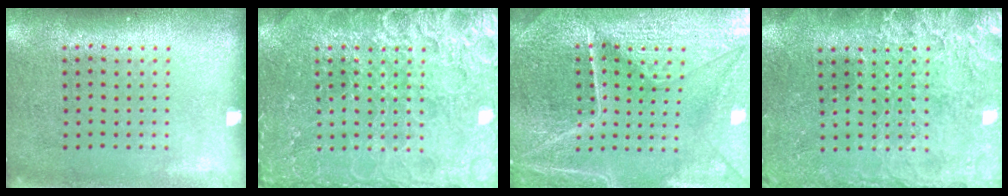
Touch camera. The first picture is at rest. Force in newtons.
{"total": 6.9, "press": 6.8, "slide": 0.9}
{"total": 5.6, "press": 5.2, "slide": 2.2}
{"total": 3.3, "press": 3.2, "slide": 0.9}